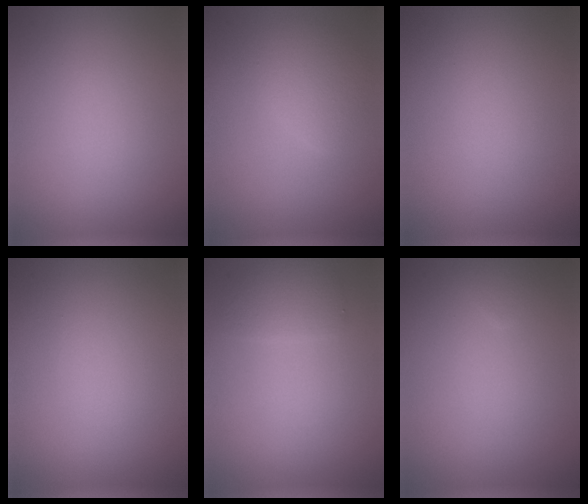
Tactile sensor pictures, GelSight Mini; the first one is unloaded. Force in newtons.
{"total": 2.6, "press": 2.6, "slide": 0.0}
{"total": 0.0}
{"total": 0.0}
{"total": 2.0, "press": 2.0, "slide": 0.2}
{"total": 0.8, "press": 0.8, "slide": 0.0}